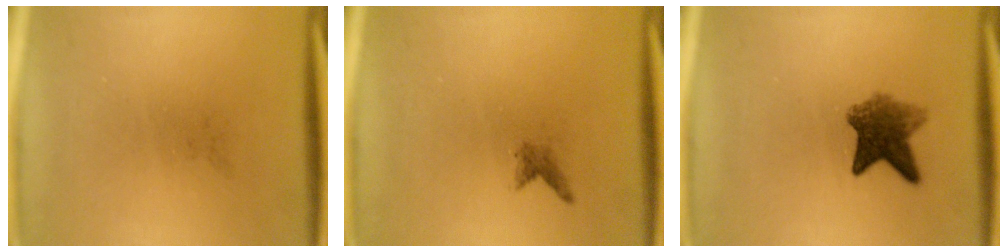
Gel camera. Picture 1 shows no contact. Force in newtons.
{"total": 1.0}
{"total": 5.7}